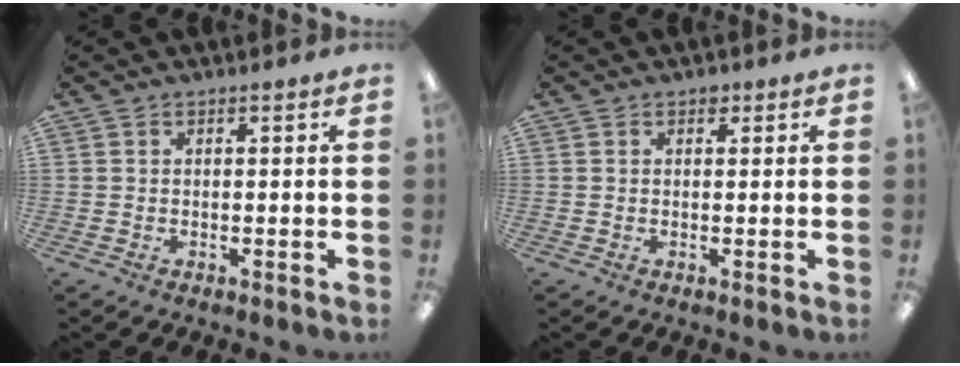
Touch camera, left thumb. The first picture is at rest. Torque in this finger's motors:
{"motor_torque": [0.09, -0.03, 0.25, -0.09, 0.02]}